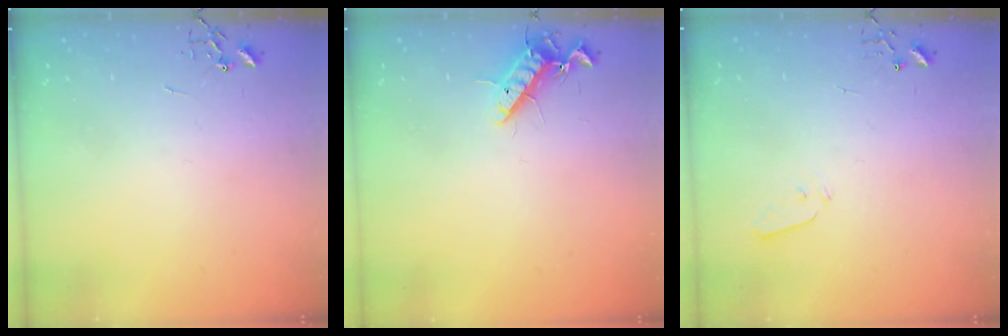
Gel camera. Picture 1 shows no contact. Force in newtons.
{"total": 12.1, "press": 11.9, "slide": 2.0}
{"total": 3.0, "press": 2.9, "slide": 0.7}